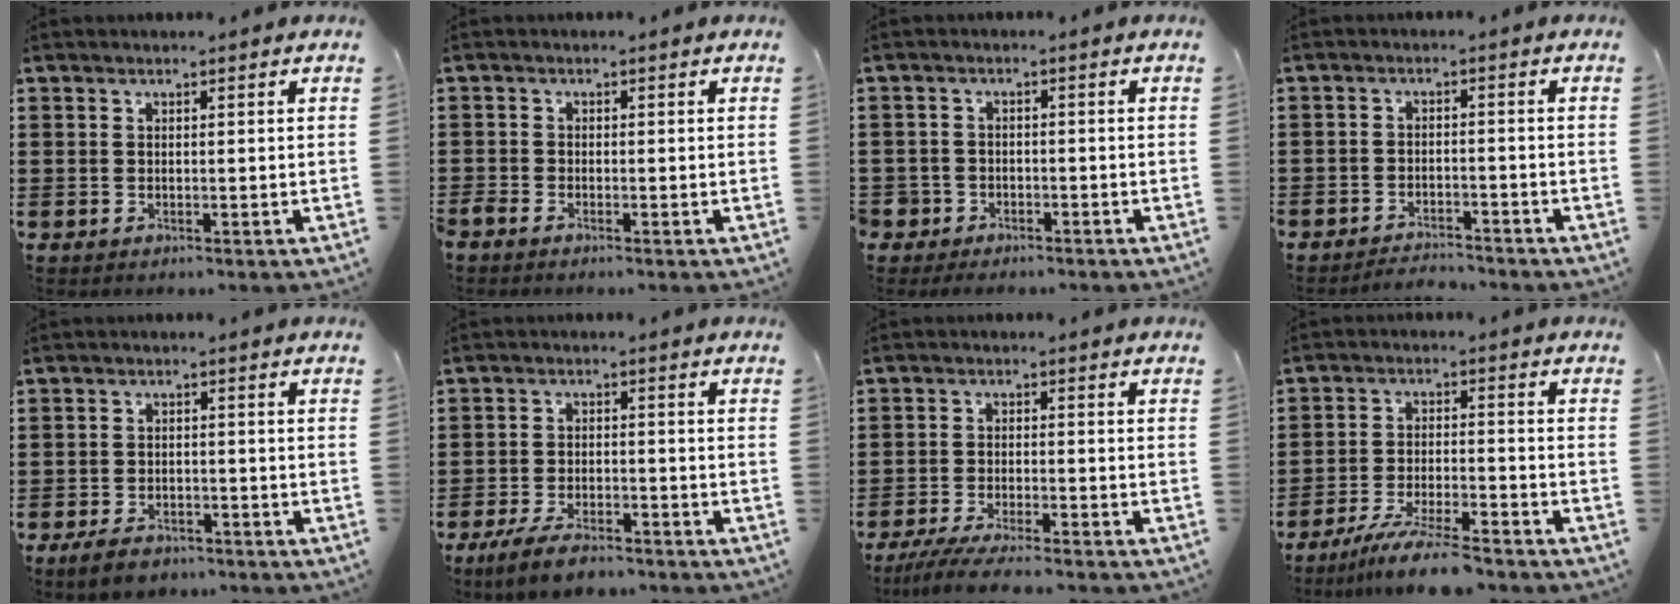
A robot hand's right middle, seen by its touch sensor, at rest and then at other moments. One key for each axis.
{"total": 1.1, "fx": -1.0, "fy": 0.3, "fz": 0.4, "tx": -0.017, "ty": -0.004, "tz": -0.021}
{"total": 2.4, "fx": -2.1, "fy": 1.2, "fz": -0.1, "tx": -0.005, "ty": -0.001, "tz": -0.049}
{"total": 3.0, "fx": -2.9, "fy": 0.3, "fz": -0.2, "tx": -0.004, "ty": 0.002, "tz": -0.064}
{"total": 3.1, "fx": -2.6, "fy": 1.1, "fz": 1.1, "tx": -0.028, "ty": 0.004, "tz": -0.055}
{"total": 4.9, "fx": -4.1, "fy": 1.1, "fz": 2.5, "tx": -0.053, "ty": 0.001, "tz": -0.080}
{"total": 4.5, "fx": -4.1, "fy": -0.1, "fz": 1.8, "tx": -0.043, "ty": -0.013, "tz": -0.081}
{"total": 7.7, "fx": -6.6, "fy": 0.3, "fz": 4.1, "tx": -0.082, "ty": -0.007, "tz": -0.124}